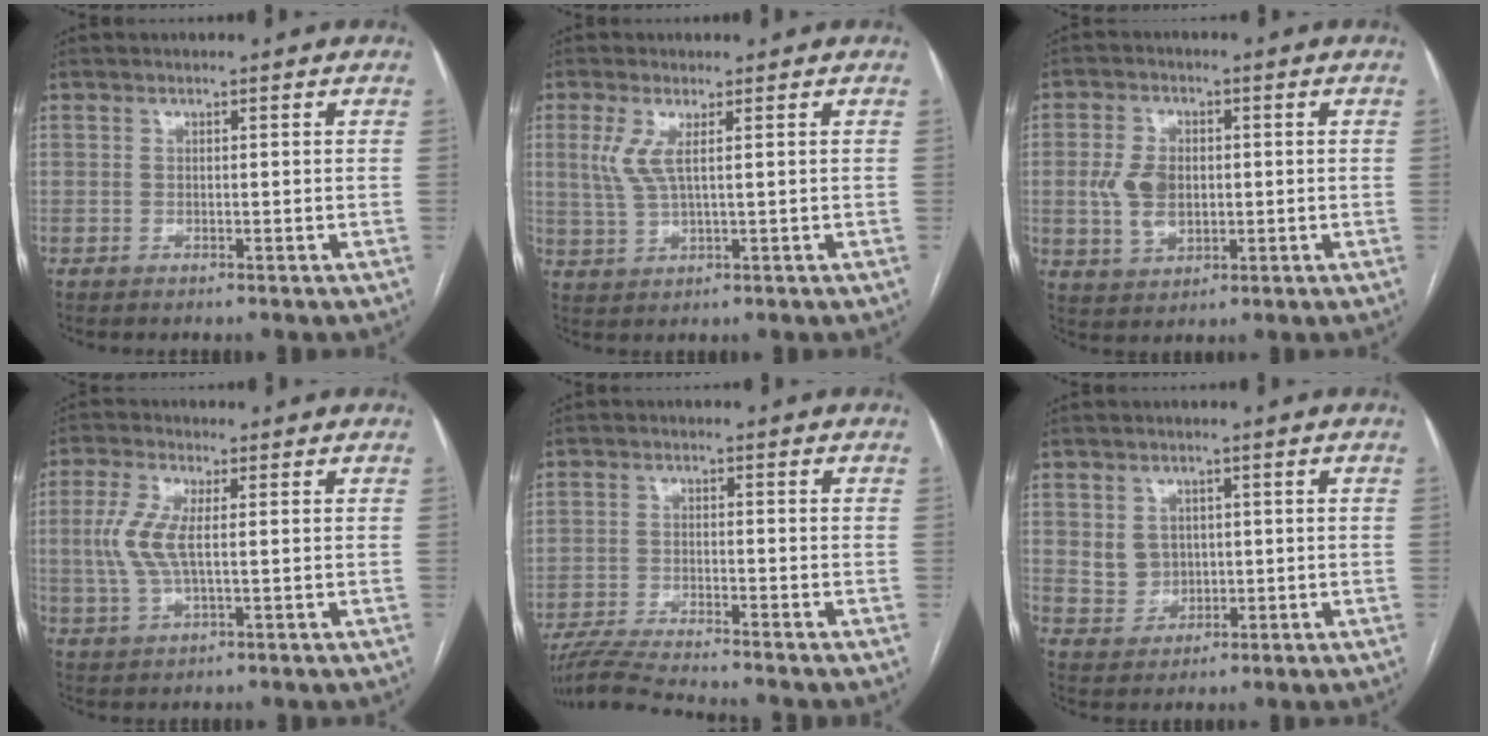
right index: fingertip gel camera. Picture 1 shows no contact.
{"total": 4.3, "force": [1.4, 0.7, 4.0], "torque": [-0.104, 0.003, 0.035]}
{"total": 6.7, "force": [0.0, 4.5, 5.0], "torque": [-0.109, 0.010, 0.010]}
{"total": 6.4, "force": [0.6, 2.0, 6.1], "torque": [-0.152, 0.001, 0.012]}
{"total": 7.6, "force": [-7.2, -0.5, 2.6], "torque": [-0.047, -0.019, -0.127]}
{"total": 4.4, "force": [0.7, 4.2, 1.3], "torque": [-0.025, 0.014, 0.022]}